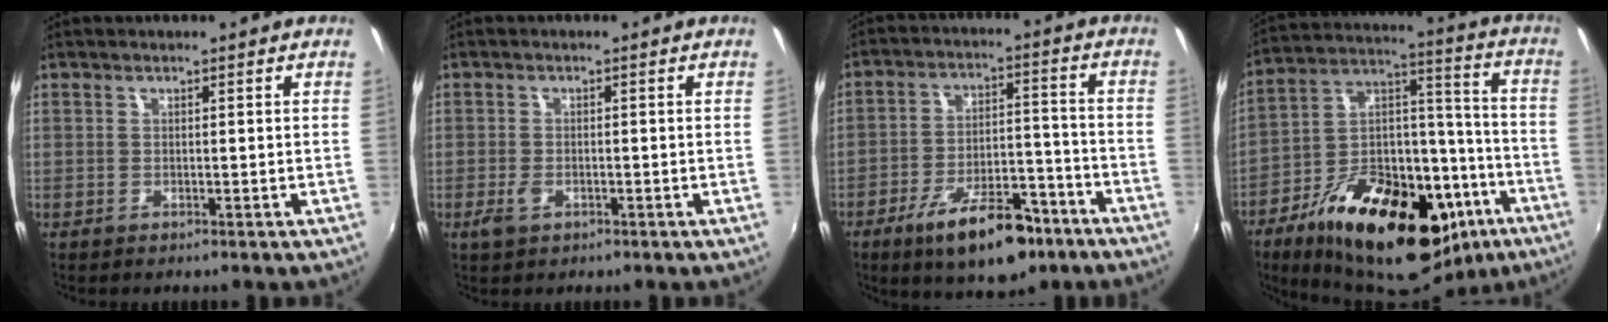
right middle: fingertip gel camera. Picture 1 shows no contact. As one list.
[{"total": 2.7, "force": [-1.3, 1.6, 1.8], "torque": [-0.039, -0.004, -0.024]}, {"total": 15.0, "force": [-9.8, 5.7, 9.9], "torque": [-0.174, 0.004, -0.145]}, {"total": 31.7, "force": [-18.1, 14.8, 21.5], "torque": [-0.349, 0.023, -0.261]}]